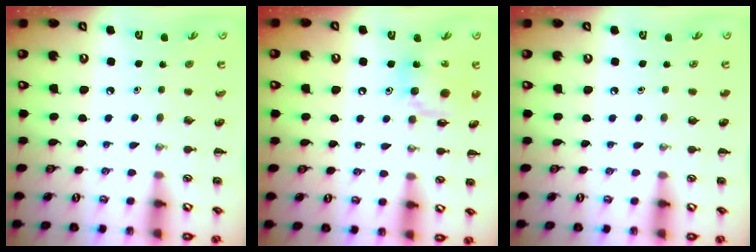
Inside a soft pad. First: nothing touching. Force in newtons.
{"total": 13.4, "press": 13.3, "slide": 1.8}
{"total": 0.0}